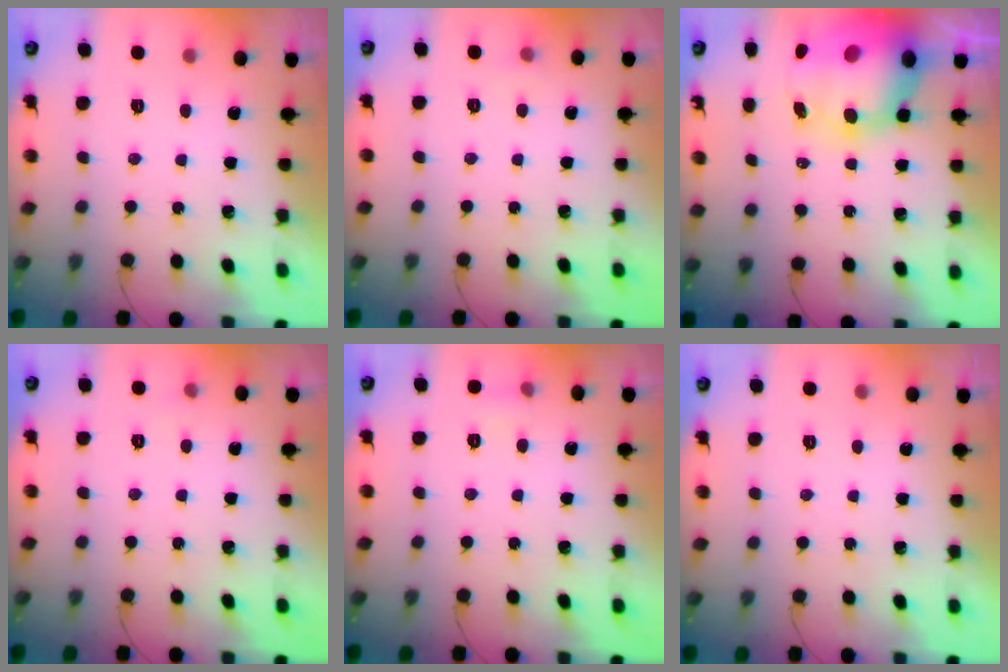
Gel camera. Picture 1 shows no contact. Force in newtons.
{"total": 3.1, "press": 2.8, "slide": 1.2}
{"total": 14.4, "press": 14.0, "slide": 3.5}
{"total": 2.3, "press": 2.1, "slide": 0.9}
{"total": 4.1, "press": 3.9, "slide": 1.4}
{"total": 0.0}